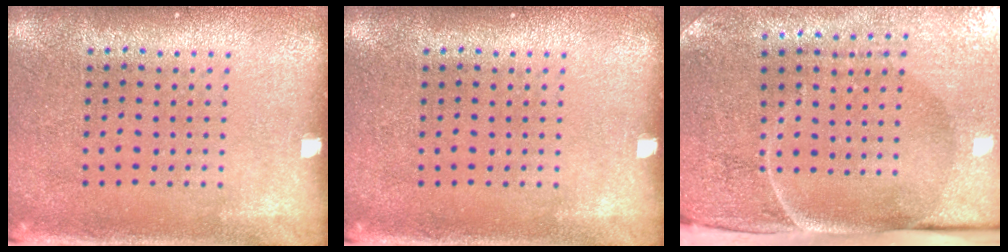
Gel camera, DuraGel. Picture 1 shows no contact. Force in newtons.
{"total": 0.0}
{"total": 5.0, "press": 4.0, "slide": 3.0}